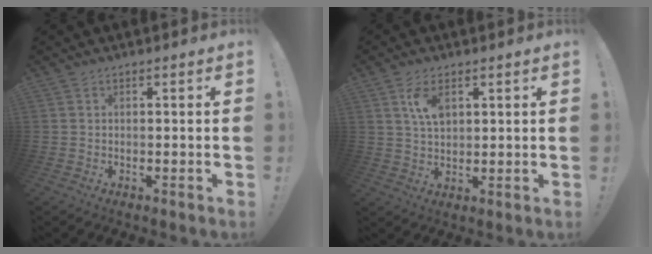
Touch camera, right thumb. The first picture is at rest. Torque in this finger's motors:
{"motor_torque": [0.85, 0.85, 0.03, 0.06, 0.00]}